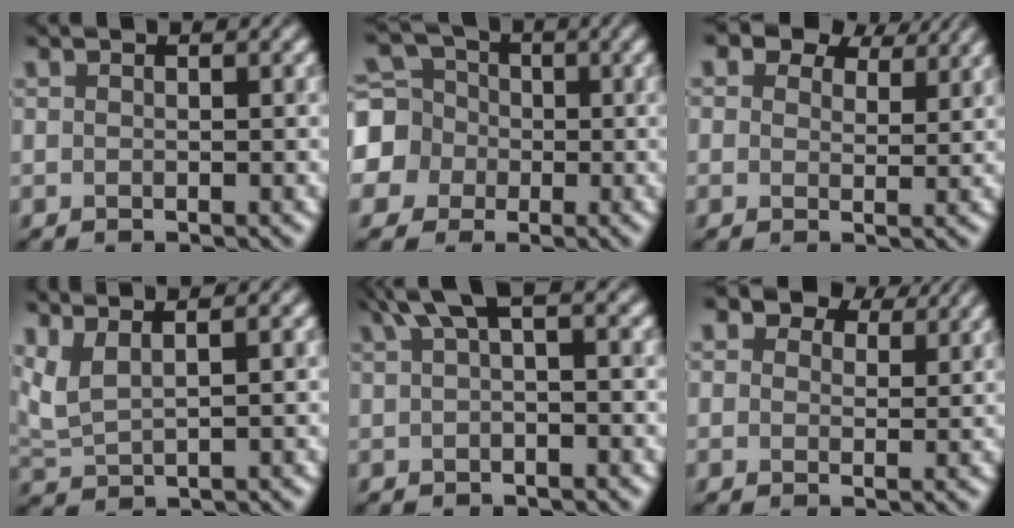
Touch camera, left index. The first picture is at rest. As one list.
[{"total": 7.7, "force": [-0.3, 7.3, 2.5], "torque": [-0.073, 0.021, -0.043]}, {"total": 6.8, "force": [5.2, 3.2, 3.0], "torque": [-0.055, 0.007, 0.070]}, {"total": 2.4, "force": [1.8, 0.5, 1.6], "torque": [-0.040, 0.008, 0.044]}, {"total": 2.8, "force": [1.1, 0.4, 2.5], "torque": [-0.041, 0.010, 0.018]}, {"total": 6.0, "force": [4.3, 3.1, 2.8], "torque": [-0.047, 0.010, 0.048]}]